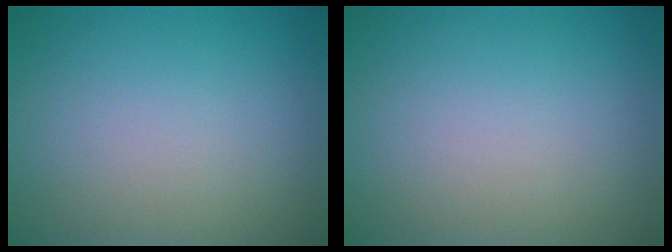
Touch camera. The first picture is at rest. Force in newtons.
{"total": 0.0}